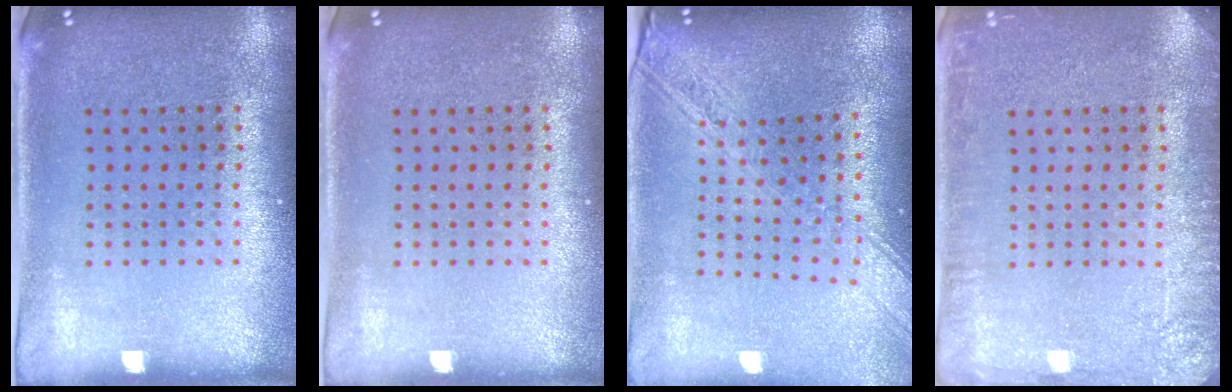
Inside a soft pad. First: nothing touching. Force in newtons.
{"total": 0.0}
{"total": 2.3, "press": 1.9, "slide": 1.3}
{"total": 2.9, "press": 2.9, "slide": 0.4}